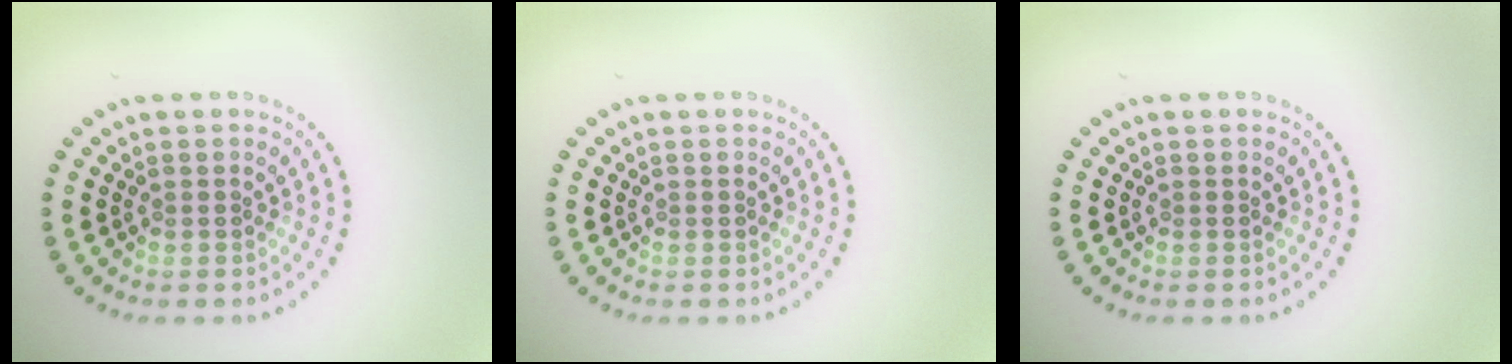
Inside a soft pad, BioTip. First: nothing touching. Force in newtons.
{"total": 0.0}
{"total": 0.0}